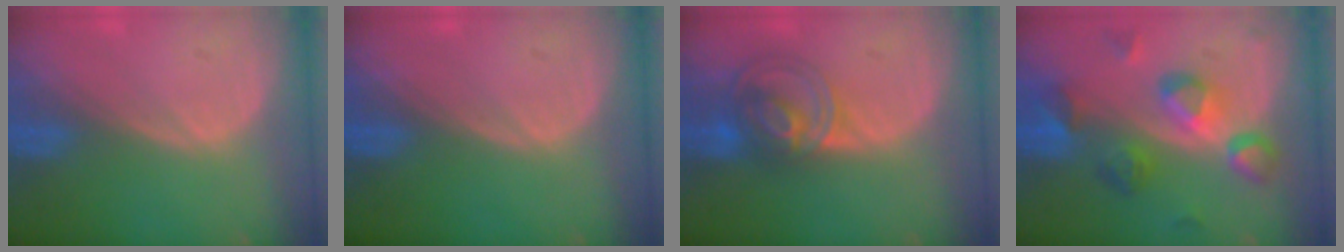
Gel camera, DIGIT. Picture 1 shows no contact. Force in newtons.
{"total": 0.0}
{"total": 7.3, "press": 6.3, "slide": 3.7}
{"total": 8.3, "press": 8.1, "slide": 1.7}